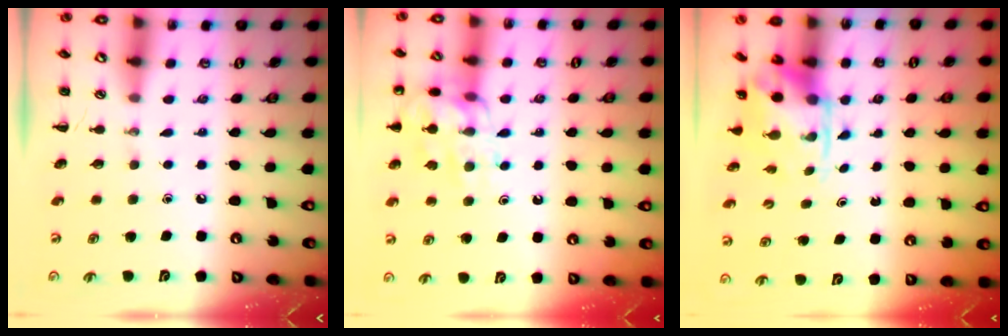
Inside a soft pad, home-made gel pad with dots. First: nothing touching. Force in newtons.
{"total": 14.0, "press": 14.0, "slide": 1.2}
{"total": 3.9, "press": 3.7, "slide": 1.1}